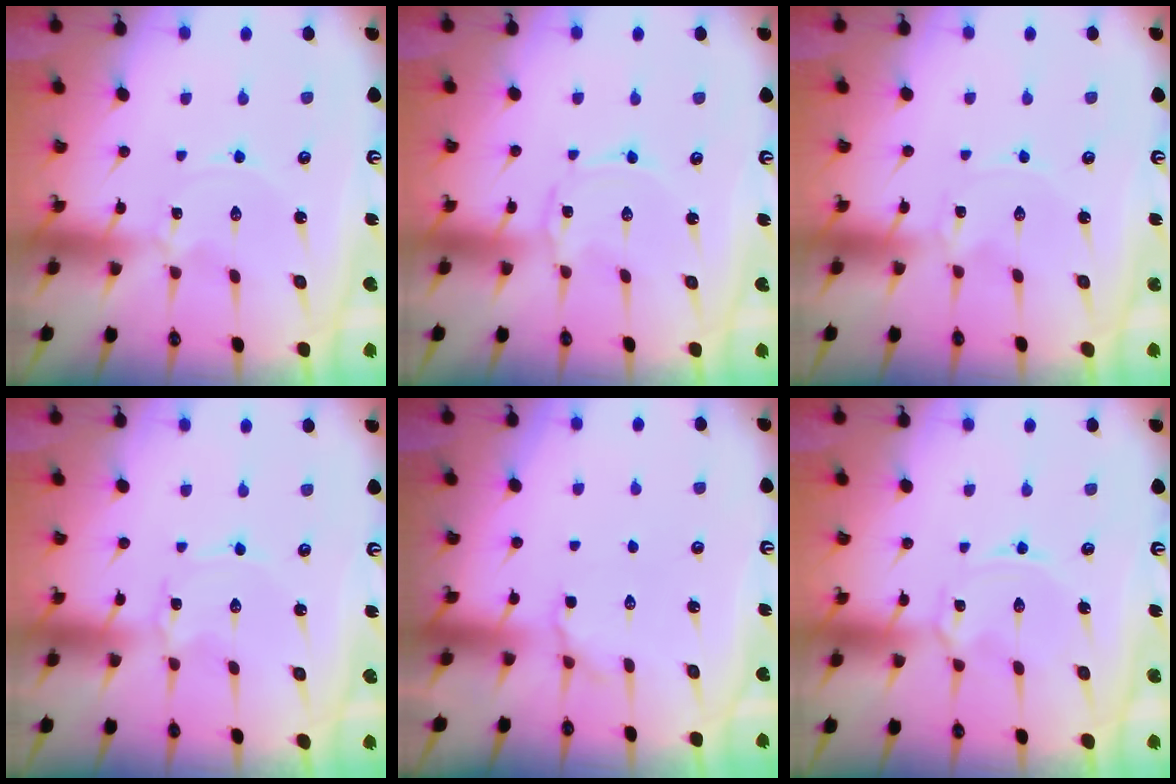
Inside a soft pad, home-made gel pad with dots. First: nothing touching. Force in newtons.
{"total": 0.8, "press": 0.8, "slide": 0.2}
{"total": 0.0}
{"total": 0.6, "press": 0.6, "slide": 0.1}
{"total": 5.0, "press": 4.7, "slide": 1.8}
{"total": 2.8, "press": 2.7, "slide": 0.5}